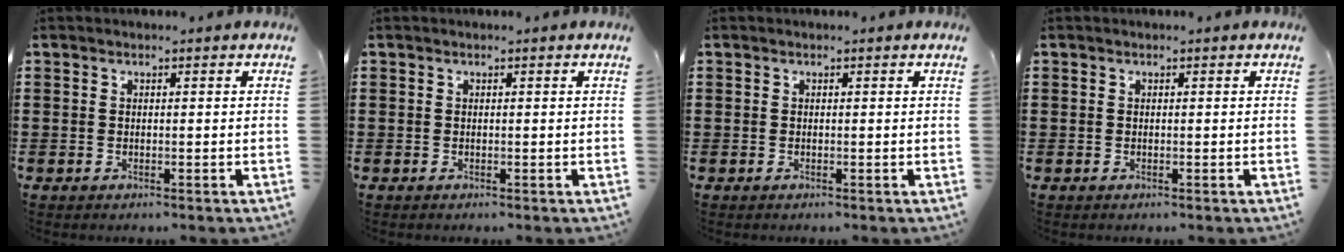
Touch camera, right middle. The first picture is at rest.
{"total": 0.0}
{"total": 0.0}
{"total": 0.0}